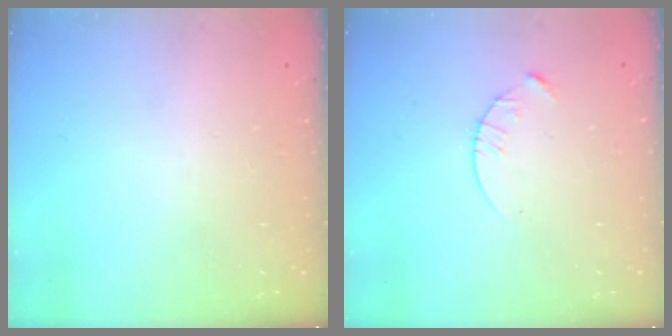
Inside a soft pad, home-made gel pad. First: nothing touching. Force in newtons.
{"total": 4.3, "press": 4.2, "slide": 0.5}